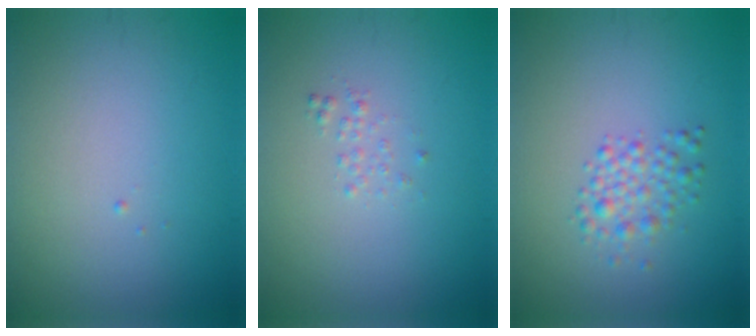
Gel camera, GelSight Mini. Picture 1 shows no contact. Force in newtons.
{"total": 0.7, "press": 0.7, "slide": 0.1}
{"total": 2.2, "press": 2.2, "slide": 0.1}